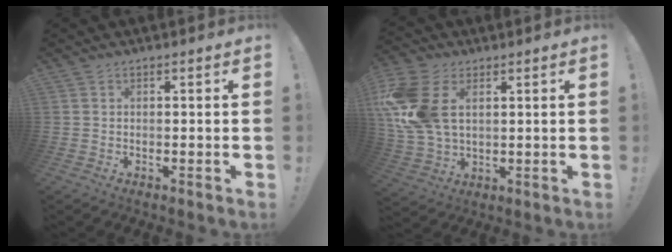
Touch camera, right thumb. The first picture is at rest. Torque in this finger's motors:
{"motor_torque": [1.76, 1.90, 1.66, 0.25, 0.33]}